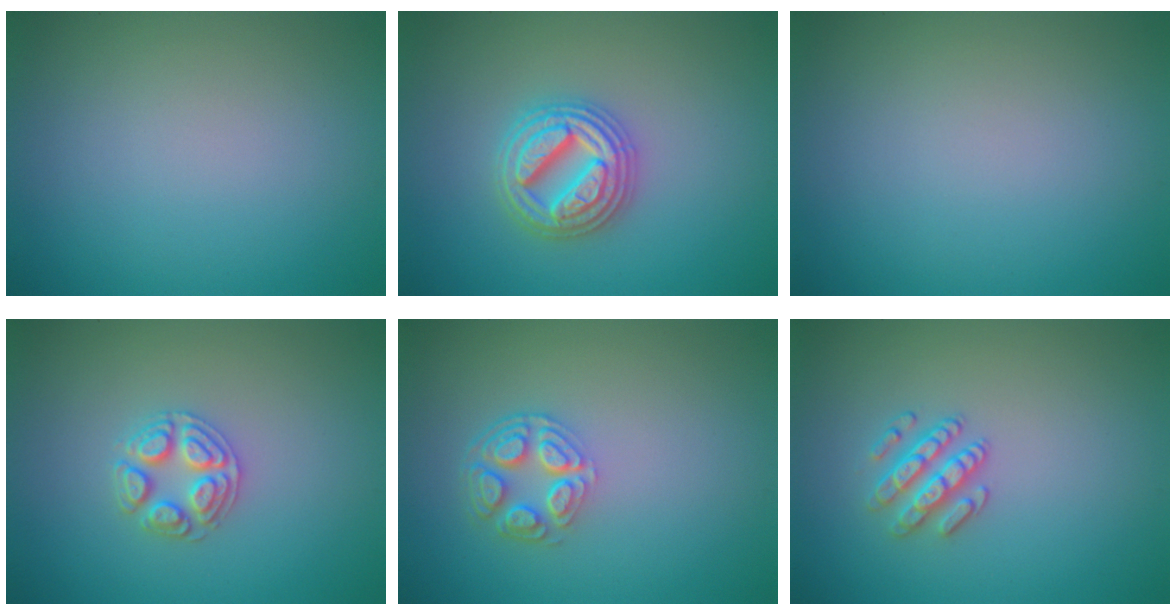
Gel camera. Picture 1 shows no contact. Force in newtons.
{"total": 4.9, "press": 4.9, "slide": 0.6}
{"total": 0.0}
{"total": 2.6, "press": 2.6, "slide": 0.2}
{"total": 4.1, "press": 3.2, "slide": 2.6}
{"total": 2.4, "press": 2.3, "slide": 0.6}